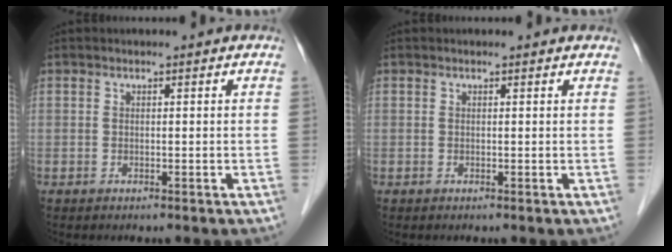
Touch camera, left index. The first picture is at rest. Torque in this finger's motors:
{"motor_torque": [0.14, -0.12, -0.07, -0.03]}